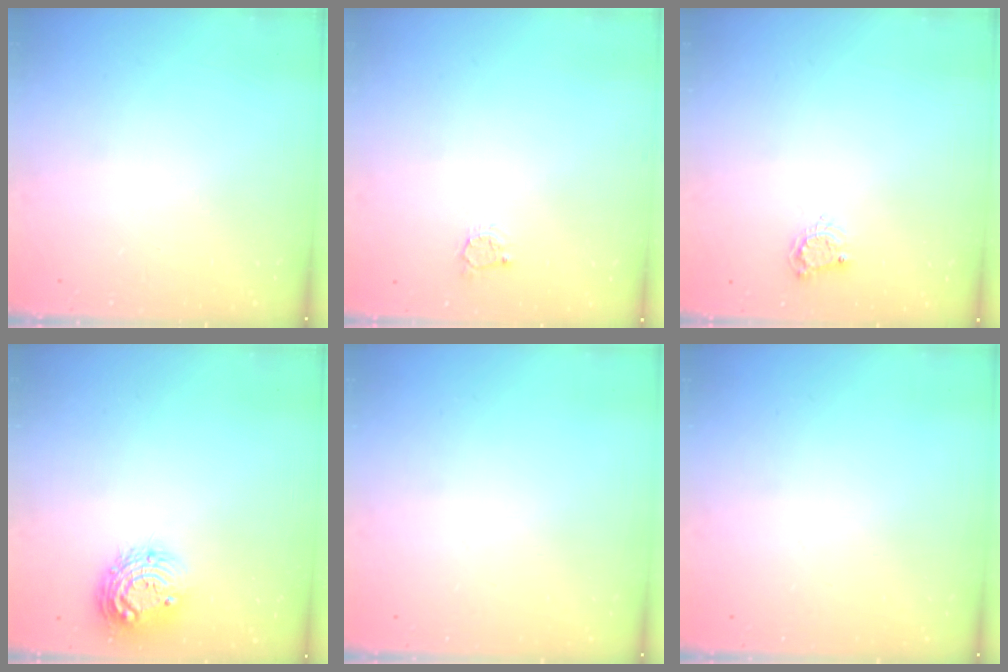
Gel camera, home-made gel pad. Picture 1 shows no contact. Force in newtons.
{"total": 3.0, "press": 3.0, "slide": 0.4}
{"total": 5.2, "press": 5.1, "slide": 0.6}
{"total": 11.6, "press": 11.6, "slide": 0.8}
{"total": 0.0}
{"total": 0.0}